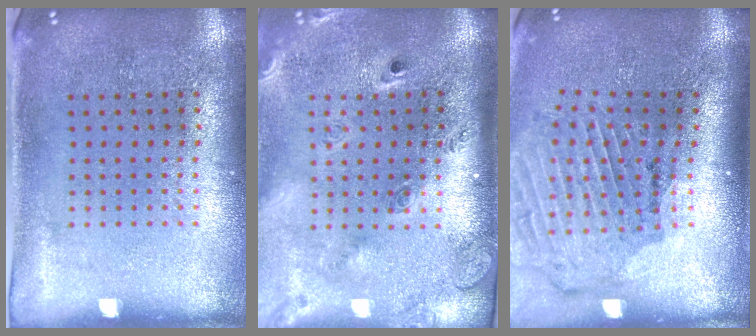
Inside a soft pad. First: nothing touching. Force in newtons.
{"total": 2.7, "press": 2.0, "slide": 1.8}
{"total": 2.0, "press": 1.9, "slide": 0.6}